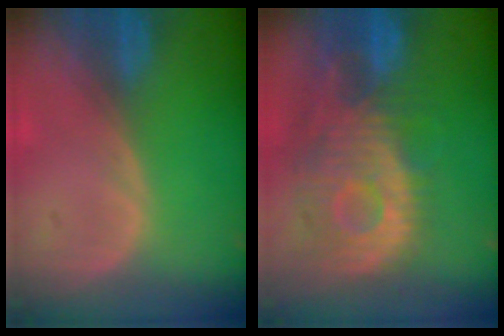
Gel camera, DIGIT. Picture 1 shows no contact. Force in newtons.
{"total": 11.9, "press": 10.7, "slide": 5.3}